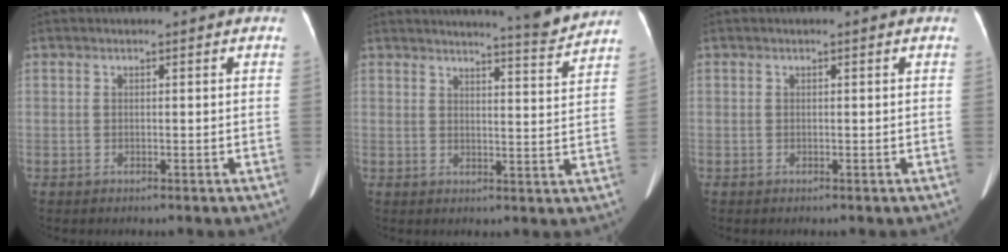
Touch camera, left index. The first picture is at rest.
{"total": 7.7, "force": [7.4, -1.0, 1.9], "torque": [-0.038, -0.024, 0.091]}
{"total": 0.0}